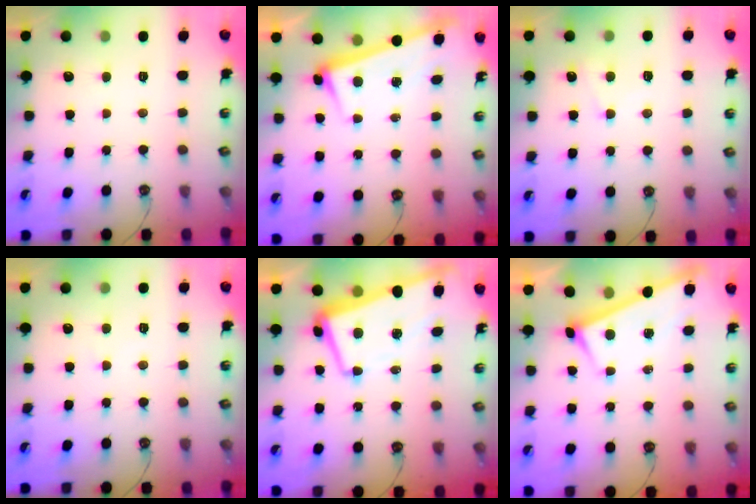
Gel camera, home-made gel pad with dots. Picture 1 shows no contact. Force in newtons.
{"total": 2.7, "press": 2.7, "slide": 0.7}
{"total": 4.3, "press": 4.3, "slide": 0.3}
{"total": 3.9, "press": 3.9, "slide": 0.3}
{"total": 2.6, "press": 2.4, "slide": 1.1}
{"total": 3.8, "press": 3.7, "slide": 0.2}